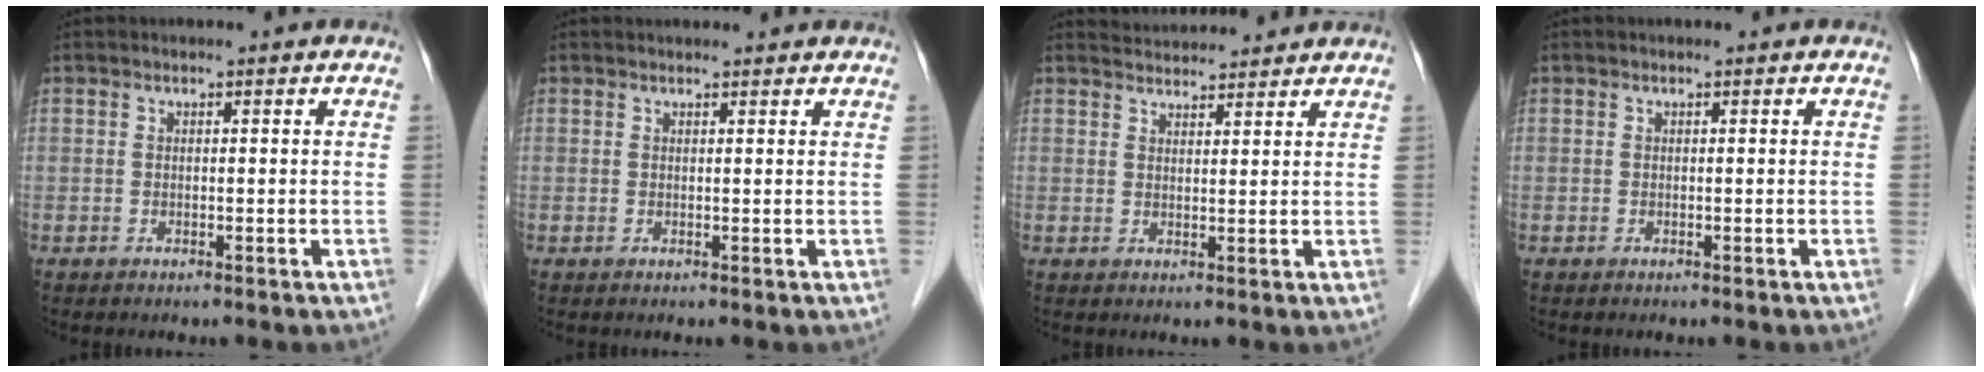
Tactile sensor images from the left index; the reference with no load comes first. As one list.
[{"total": 3.5, "force": [3.3, 0.5, 0.7], "torque": [-0.012, 0.022, 0.039]}, {"total": 5.9, "force": [5.9, 0.5, 0.6], "torque": [-0.014, 0.029, 0.081]}, {"total": 0.0}]